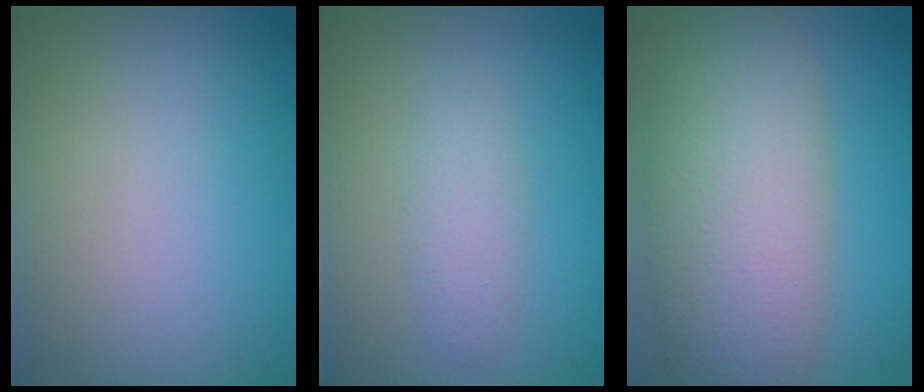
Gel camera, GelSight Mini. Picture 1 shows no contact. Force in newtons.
{"total": 2.0, "press": 2.0, "slide": 0.1}
{"total": 9.6, "press": 9.6, "slide": 0.6}